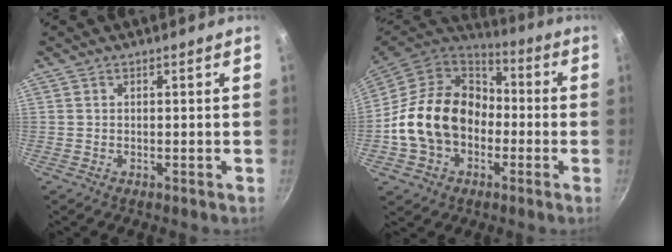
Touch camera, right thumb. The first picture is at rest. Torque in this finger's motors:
{"motor_torque": [2.50, 2.51, 0.23, -0.30, 0.18]}